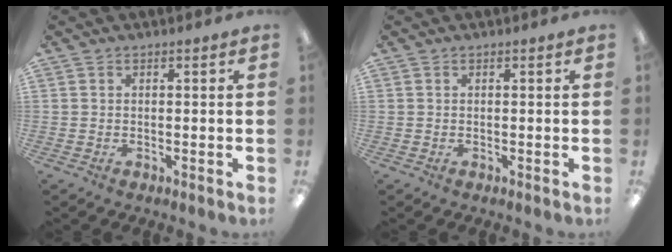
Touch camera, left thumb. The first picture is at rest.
{"total": 0.0}